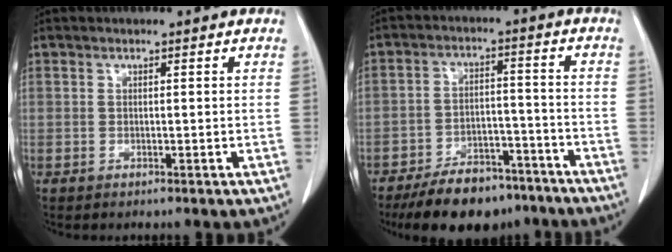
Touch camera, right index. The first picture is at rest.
{"total": 12.8, "force": [-10.3, 5.5, 5.3], "torque": [-0.071, 0.017, -0.161]}